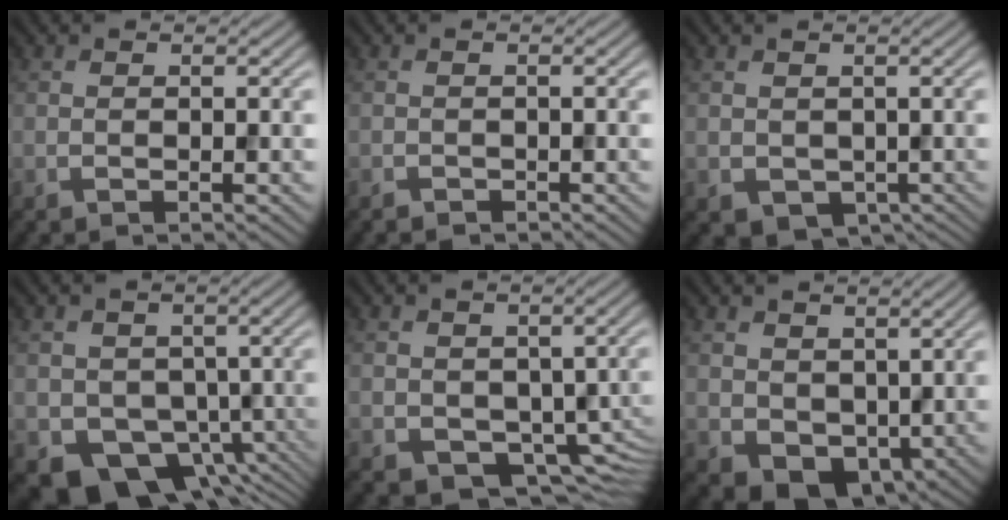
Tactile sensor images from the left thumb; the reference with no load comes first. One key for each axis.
{"total": 0.7, "fx": -0.5, "fy": 0.0, "fz": -0.4, "tx": 0.012, "ty": -0.002, "tz": -0.007}
{"total": 1.9, "fx": 0.1, "fy": 1.8, "fz": 0.6, "tx": -0.017, "ty": -0.017, "tz": 0.013}
{"total": 7.0, "fx": -1.7, "fy": 5.9, "fz": 3.3, "tx": -0.059, "ty": -0.040, "tz": -0.020}
{"total": 5.4, "fx": -1.4, "fy": 4.0, "fz": 3.4, "tx": -0.059, "ty": -0.036, "tz": -0.006}
{"total": 4.8, "fx": 1.0, "fy": 3.9, "fz": 2.6, "tx": -0.053, "ty": -0.021, "tz": 0.028}